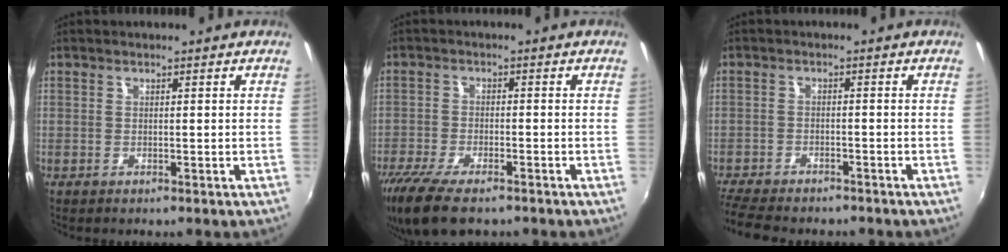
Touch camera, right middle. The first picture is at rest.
{"total": 12.5, "force": [-9.2, 4.2, 7.3], "torque": [-0.172, -0.046, -0.166]}
{"total": 10.0, "force": [-8.9, 2.6, 3.9], "torque": [-0.105, -0.026, -0.147]}